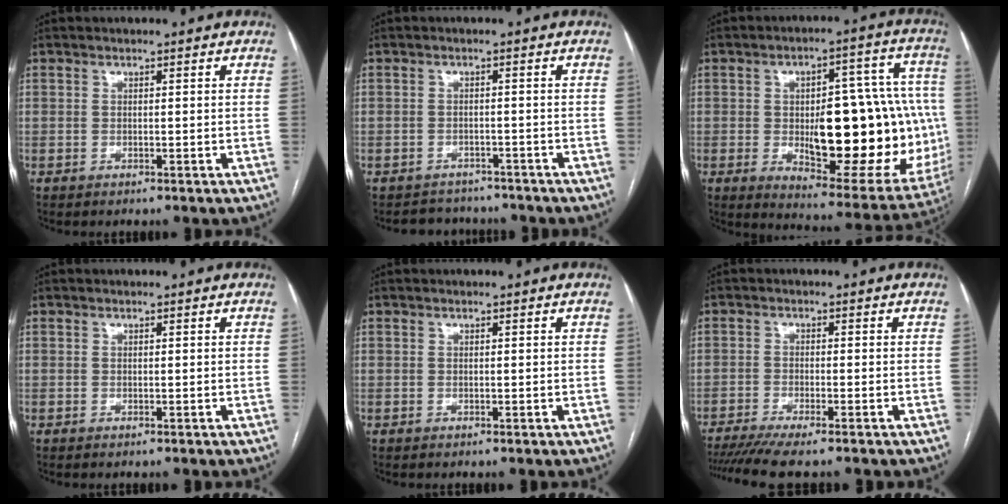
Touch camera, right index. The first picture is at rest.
{"total": 4.7, "force": [-4.3, 2.0, -0.3], "torque": [0.008, 0.010, -0.057]}
{"total": 26.2, "force": [-2.7, 9.5, 24.3], "torque": [-0.259, 0.020, -0.007]}
{"total": 0.0}
{"total": 0.0}
{"total": 8.9, "force": [-7.4, 0.3, 5.0], "torque": [-0.072, -0.014, -0.116]}